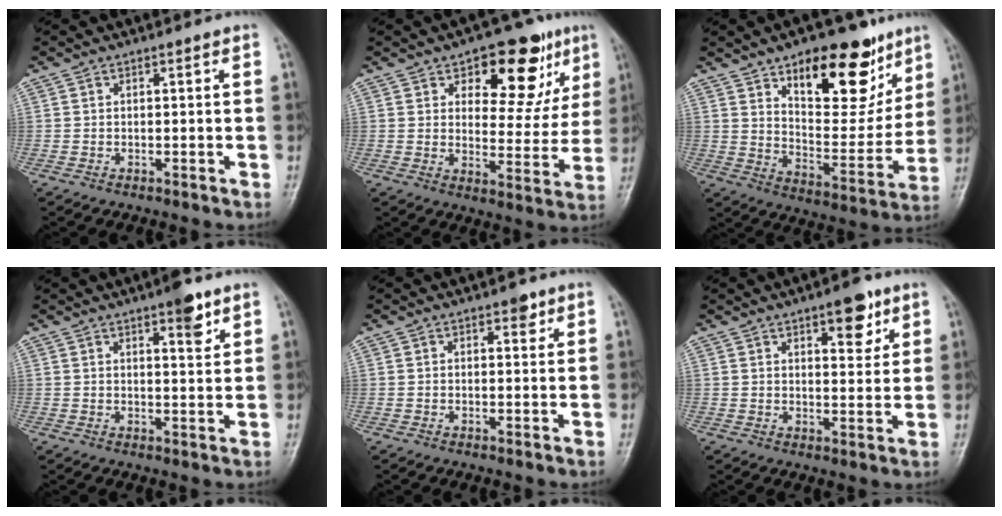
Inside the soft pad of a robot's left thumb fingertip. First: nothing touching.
{"total": 15.0, "force": [7.9, 8.0, 10.0], "torque": [-0.074, -0.030, 0.111]}
{"total": 20.9, "force": [12.0, 9.7, 14.0], "torque": [-0.142, -0.068, 0.189]}
{"total": 5.1, "force": [3.2, 1.4, 3.7], "torque": [-0.042, -0.018, 0.043]}
{"total": 2.1, "force": [1.3, 1.0, 1.2], "torque": [-0.007, -0.004, 0.015]}
{"total": 7.0, "force": [4.2, 2.9, 4.8], "torque": [-0.042, -0.024, 0.056]}